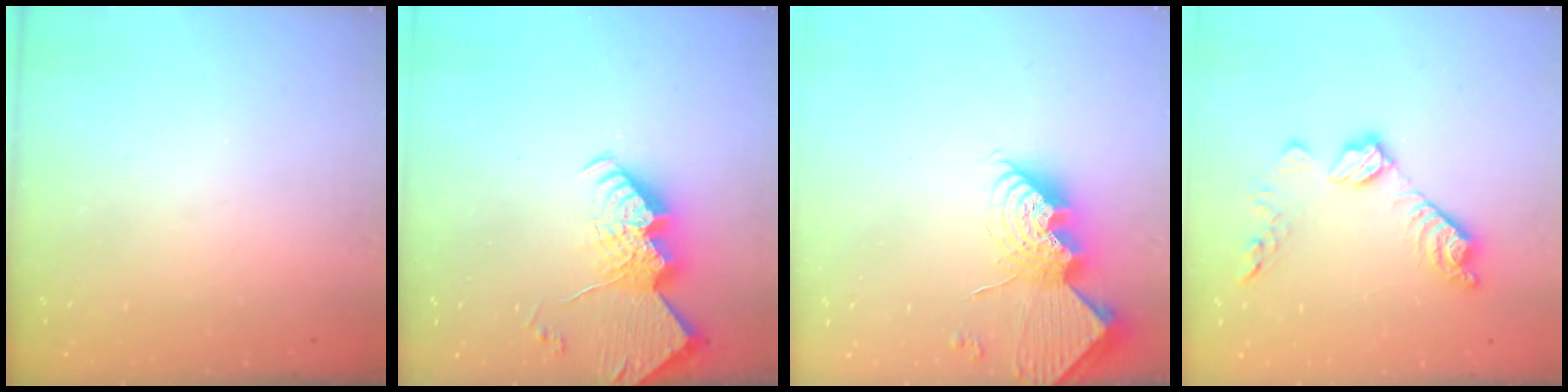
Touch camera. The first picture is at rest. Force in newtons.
{"total": 15.2, "press": 15.2, "slide": 1.4}
{"total": 15.8, "press": 15.7, "slide": 1.0}
{"total": 11.8, "press": 11.8, "slide": 0.3}